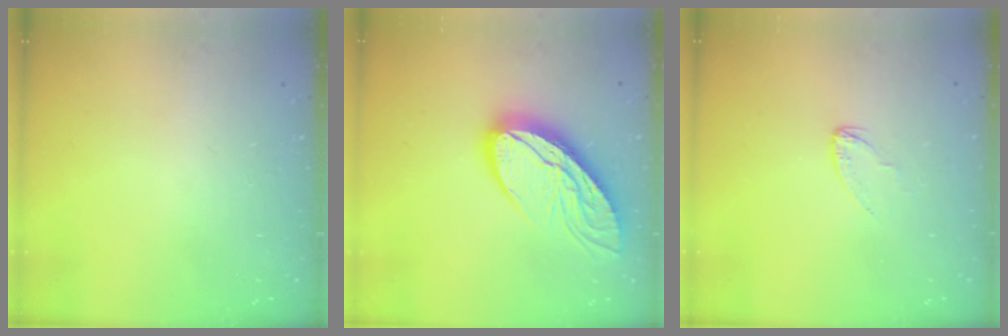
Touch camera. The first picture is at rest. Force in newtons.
{"total": 15.7, "press": 15.6, "slide": 1.9}
{"total": 2.1, "press": 2.1, "slide": 0.2}